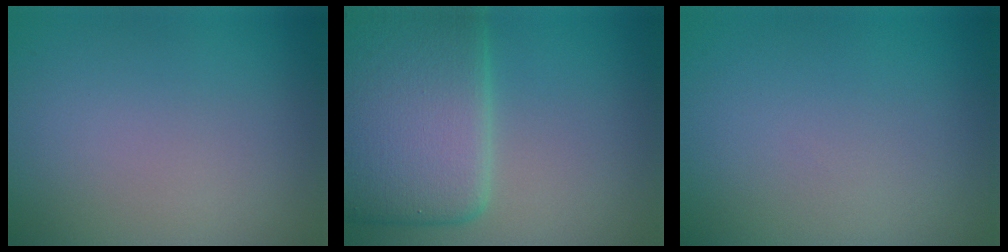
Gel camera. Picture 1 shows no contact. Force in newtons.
{"total": 10.8, "press": 10.8, "slide": 0.3}
{"total": 0.0}